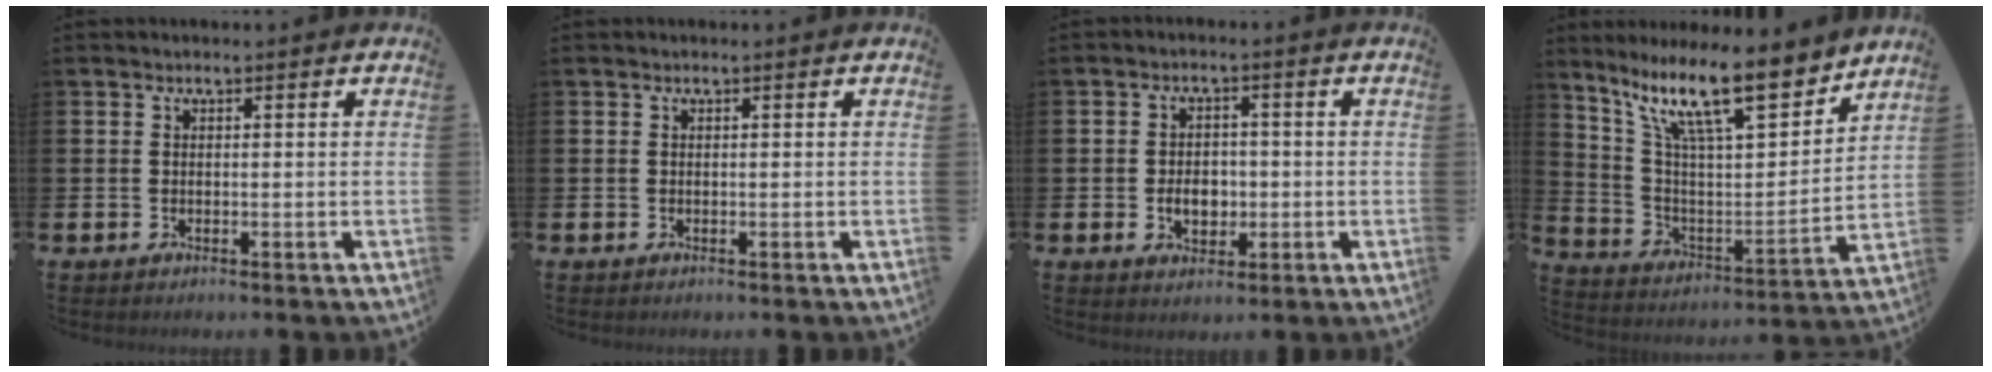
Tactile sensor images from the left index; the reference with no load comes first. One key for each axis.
{"total": 0.0}
{"total": 3.7, "fx": -0.7, "fy": 2.8, "fz": 2.4, "tx": -0.034, "ty": -0.001, "tz": -0.020}
{"total": 14.4, "fx": 10.5, "fy": 3.7, "fz": 9.1, "tx": -0.188, "ty": -0.053, "tz": 0.181}